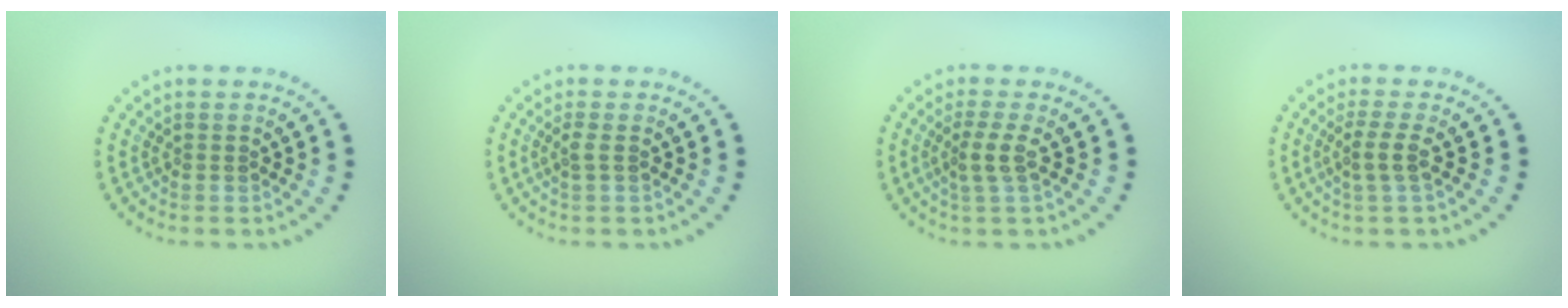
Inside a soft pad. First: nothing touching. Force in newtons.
{"total": 0.9, "press": 0.6, "slide": 0.6}
{"total": 1.9, "press": 1.4, "slide": 1.3}
{"total": 1.9, "press": 1.4, "slide": 1.2}